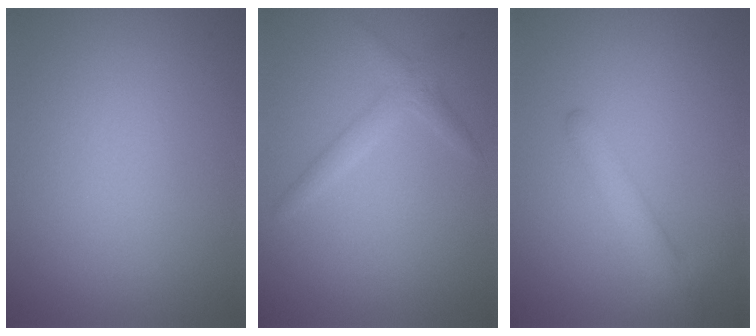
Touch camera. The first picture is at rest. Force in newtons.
{"total": 1.8, "press": 1.8, "slide": 0.0}
{"total": 2.8, "press": 2.7, "slide": 0.2}